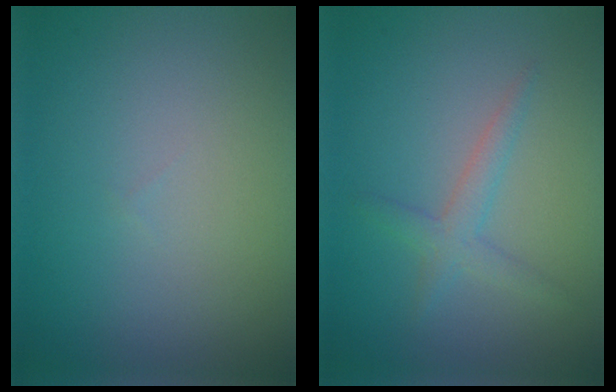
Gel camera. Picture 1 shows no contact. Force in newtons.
{"total": 2.0, "press": 1.9, "slide": 0.2}